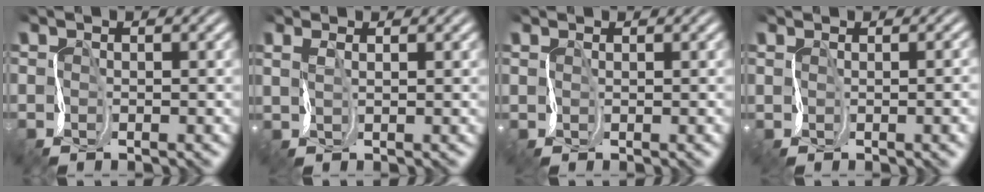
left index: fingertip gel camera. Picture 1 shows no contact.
{"total": 1.7, "force": [1.4, 0.4, 0.8], "torque": [-0.020, 0.014, 0.021]}
{"total": 0.7, "force": [0.5, 0.3, 0.3], "torque": [-0.003, 0.001, 0.012]}
{"total": 4.5, "force": [-0.1, 2.1, 4.0], "torque": [-0.014, 0.012, 0.002]}